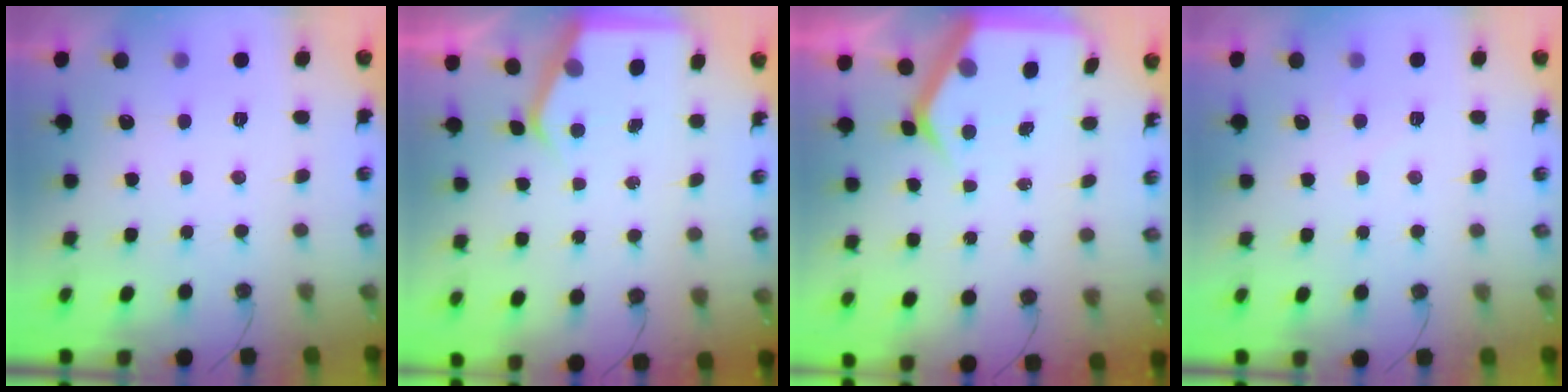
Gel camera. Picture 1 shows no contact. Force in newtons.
{"total": 4.4, "press": 4.3, "slide": 0.5}
{"total": 7.4, "press": 7.3, "slide": 1.0}
{"total": 3.9, "press": 3.8, "slide": 0.5}